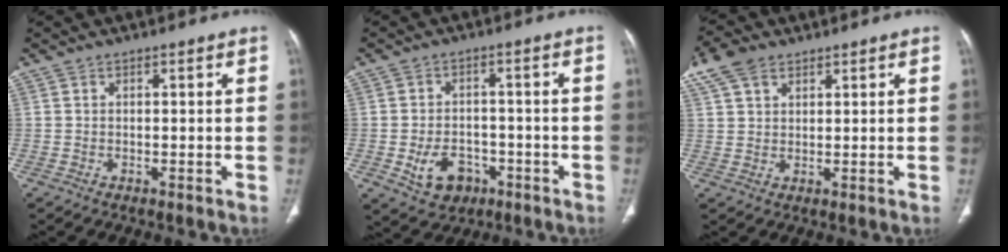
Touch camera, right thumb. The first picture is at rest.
{"total": 7.6, "force": [-2.9, 5.7, 4.1], "torque": [-0.053, 0.020, -0.037]}
{"total": 7.2, "force": [4.4, 4.3, 3.7], "torque": [-0.073, 0.010, 0.091]}